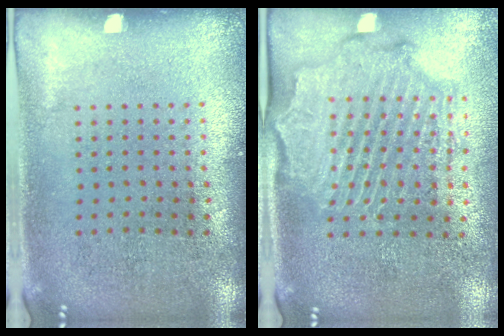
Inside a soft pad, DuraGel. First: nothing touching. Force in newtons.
{"total": 2.1, "press": 2.1, "slide": 0.5}